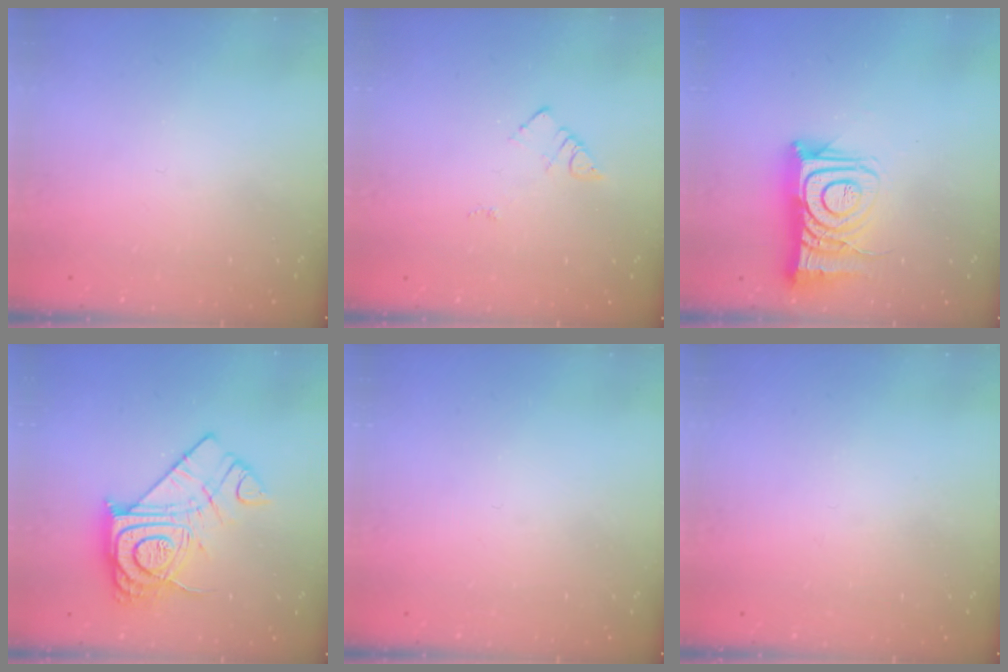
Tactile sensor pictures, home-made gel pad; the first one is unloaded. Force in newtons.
{"total": 3.7, "press": 3.7, "slide": 0.3}
{"total": 13.6, "press": 13.6, "slide": 1.0}
{"total": 19.5, "press": 19.4, "slide": 1.6}
{"total": 0.0}
{"total": 2.8, "press": 2.8, "slide": 0.4}